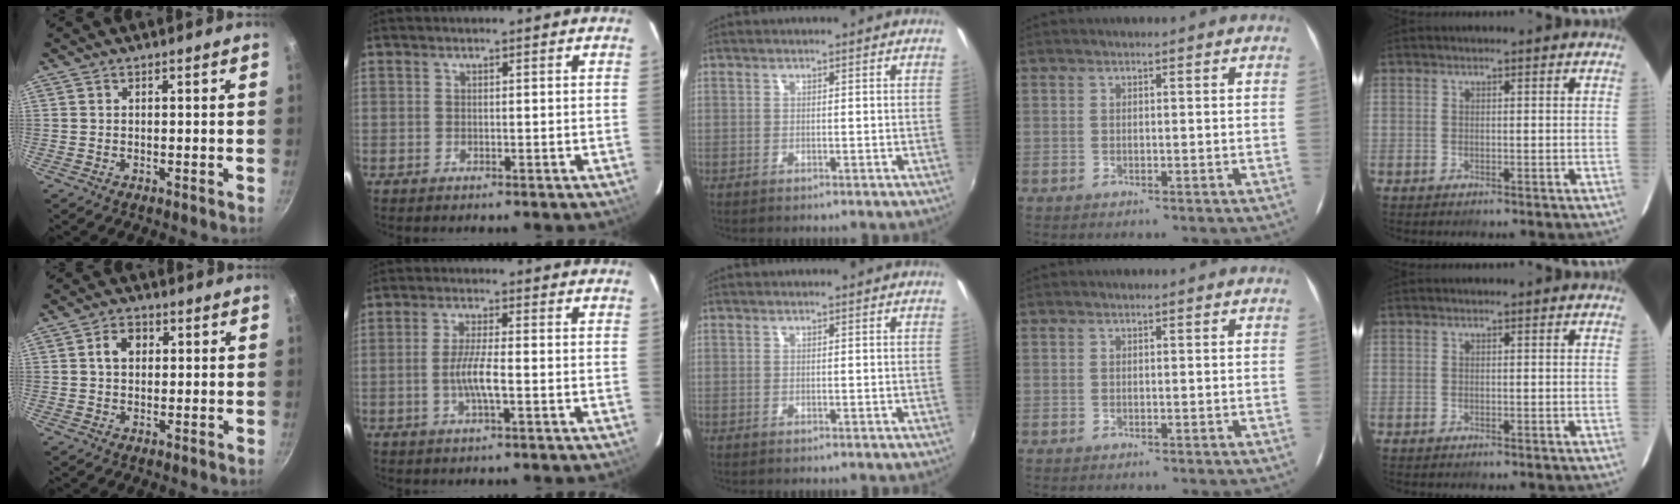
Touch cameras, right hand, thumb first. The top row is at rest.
{"thumb": {"total": 4.5, "force": [0.9, 3.4, 2.8], "torque": [-0.028, 0.008, 0.010]}, "index": {"total": 5.3, "force": [-1.4, 0.6, 5.1], "torque": [-0.098, -0.003, -0.028]}}